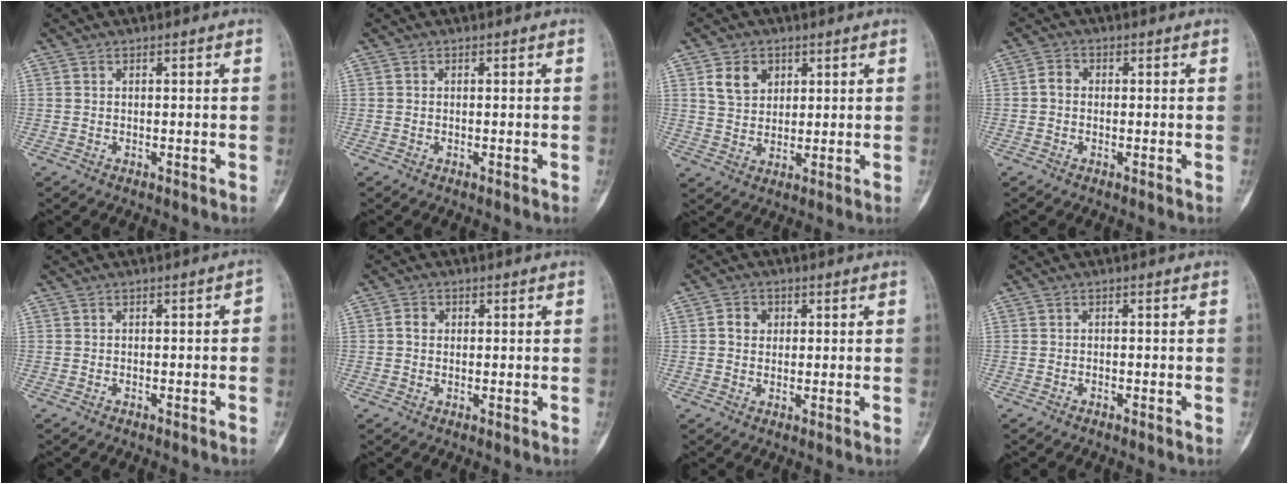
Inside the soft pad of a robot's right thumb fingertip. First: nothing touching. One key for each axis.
{"total": 0.0}
{"total": 6.4, "fx": 2.7, "fy": 4.9, "fz": 3.1, "tx": -0.034, "ty": -0.010, "tz": 0.052}
{"total": 2.2, "fx": -0.2, "fy": 1.8, "fz": 1.3, "tx": -0.018, "ty": 0.007, "tz": -0.012}
{"total": 1.7, "fx": -0.8, "fy": 0.7, "fz": 1.3, "tx": -0.014, "ty": 0.026, "tz": -0.014}
{"total": 1.9, "fx": 0.1, "fy": 1.6, "fz": 0.9, "tx": -0.008, "ty": 0.005, "tz": -0.001}
{"total": 3.0, "fx": 0.6, "fy": 2.7, "fz": 1.3, "tx": -0.005, "ty": 0.003, "tz": 0.007}
{"total": 0.7, "fx": -0.6, "fy": 0.1, "fz": 0.4, "tx": -0.012, "ty": 0.003, "tz": -0.009}